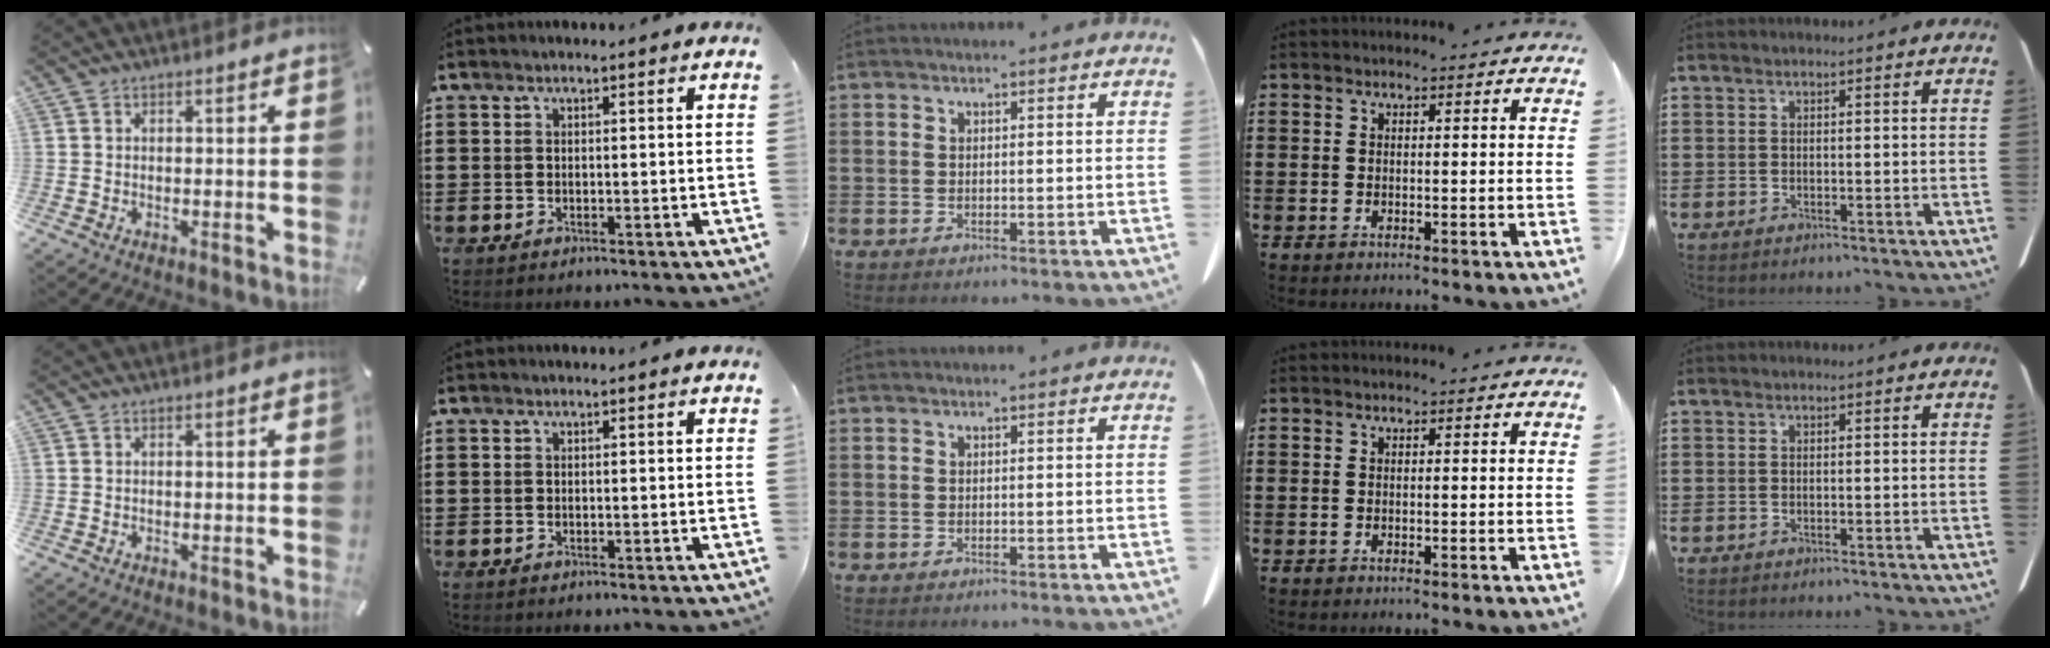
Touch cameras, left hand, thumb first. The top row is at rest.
{}